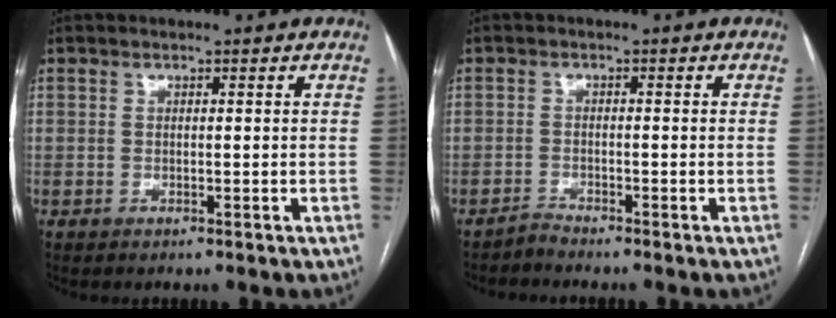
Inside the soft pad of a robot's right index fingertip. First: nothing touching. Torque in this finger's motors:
{"motor_torque": [-1.62, -0.34, -1.05, -0.21]}